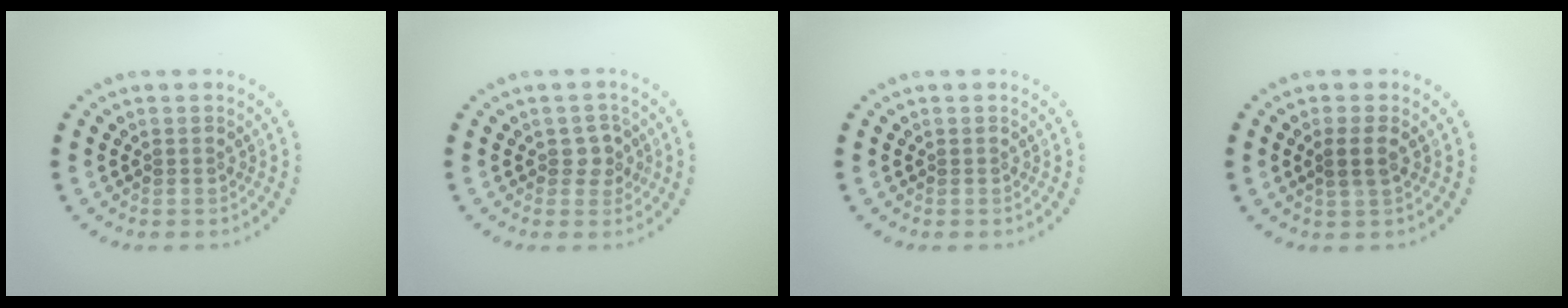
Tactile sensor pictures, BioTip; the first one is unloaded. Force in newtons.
{"total": 1.6, "press": 1.5, "slide": 0.7}
{"total": 0.0}
{"total": 1.8, "press": 1.5, "slide": 0.9}